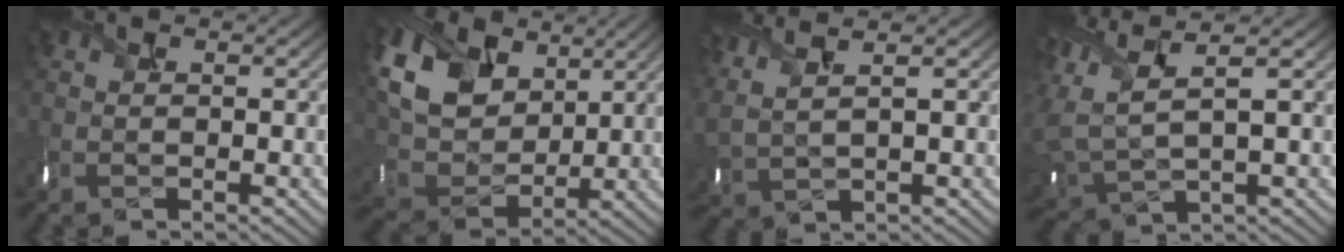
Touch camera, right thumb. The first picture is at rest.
{"total": 12.2, "force": [5.5, 8.7, 6.6], "torque": [-0.190, 0.014, 0.103]}
{"total": 5.6, "force": [3.6, 1.7, 3.9], "torque": [-0.116, 0.006, 0.081]}
{"total": 9.4, "force": [3.6, 3.9, 7.8], "torque": [-0.222, -0.003, 0.079]}